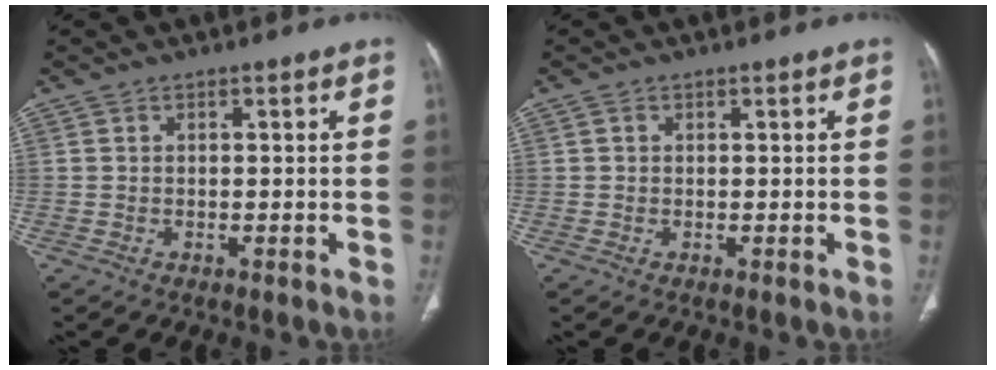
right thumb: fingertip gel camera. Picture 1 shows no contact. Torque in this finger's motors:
{"motor_torque": [-0.49, 0.23, -0.38, 0.28, -0.04]}